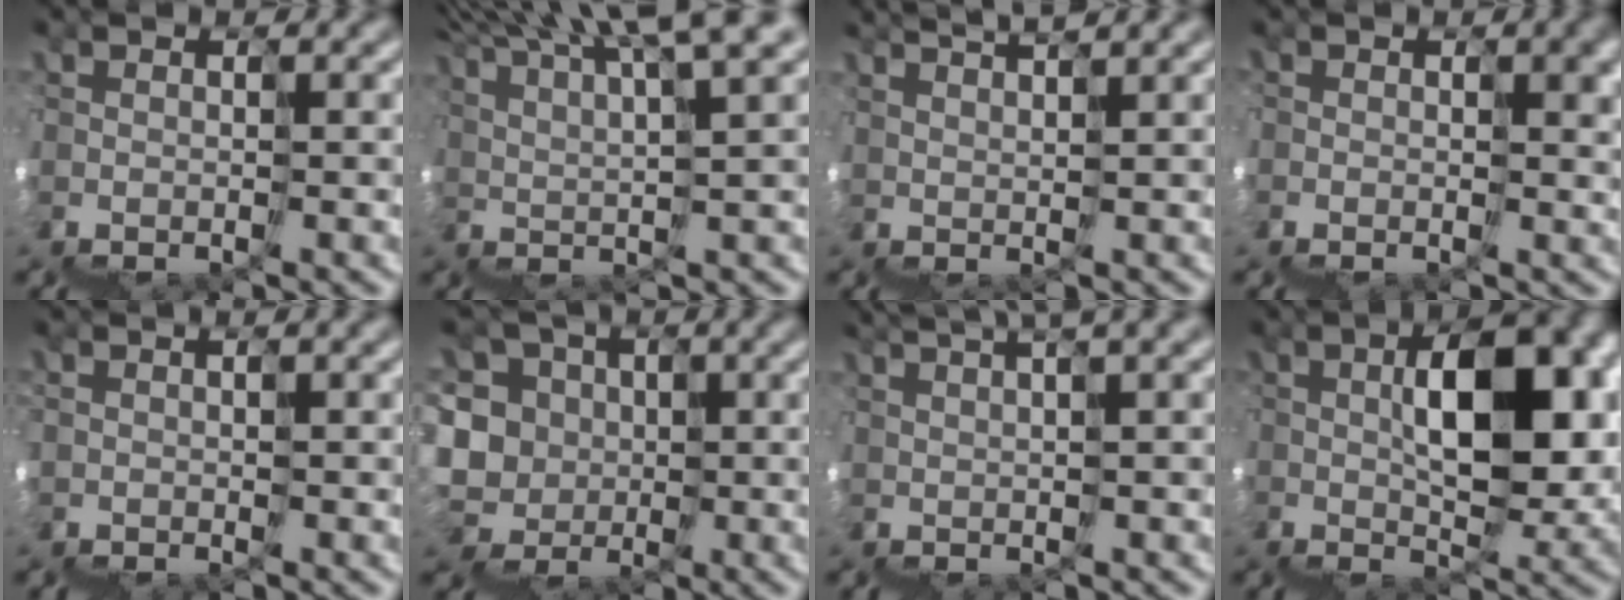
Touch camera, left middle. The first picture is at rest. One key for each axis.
{"total": 9.8, "fx": 8.4, "fy": 0.3, "fz": 5.1, "tx": -0.079, "ty": 0.065, "tz": 0.124}
{"total": 4.6, "fx": 4.5, "fy": -0.6, "fz": 0.1, "tx": 0.020, "ty": 0.045, "tz": 0.071}
{"total": 5.4, "fx": 0.8, "fy": 3.2, "fz": 4.2, "tx": -0.043, "ty": 0.006, "tz": 0.009}
{"total": 1.5, "fx": 0.6, "fy": -0.1, "fz": -1.4, "tx": 0.023, "ty": 0.012, "tz": 0.007}
{"total": 6.6, "fx": 0.7, "fy": 6.1, "fz": -2.4, "tx": 0.006, "ty": 0.044, "tz": -0.031}
{"total": 5.0, "fx": 4.6, "fy": 0.2, "fz": 2.1, "tx": -0.018, "ty": 0.044, "tz": 0.084}
{"total": 7.0, "fx": 2.8, "fy": 3.3, "fz": 5.5, "tx": -0.084, "ty": 0.038, "tz": 0.038}